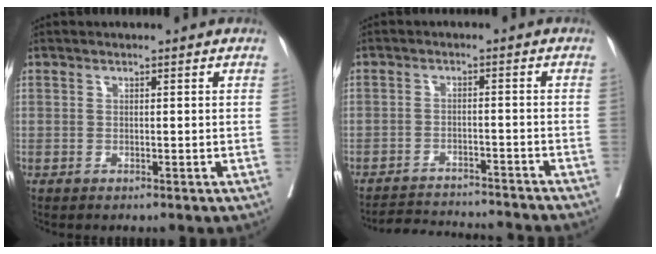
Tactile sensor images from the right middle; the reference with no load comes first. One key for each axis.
{"total": 10.7, "fx": -10.5, "fy": 0.4, "fz": 2.0, "tx": -0.027, "ty": 0.005, "tz": -0.150}